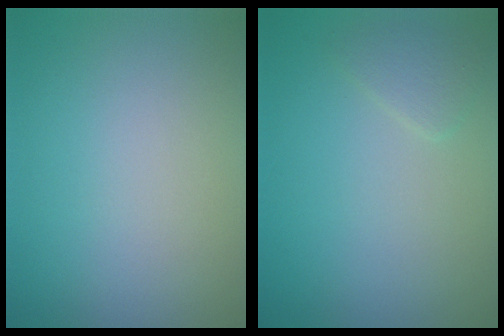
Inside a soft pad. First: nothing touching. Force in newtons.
{"total": 1.3, "press": 1.3, "slide": 0.0}